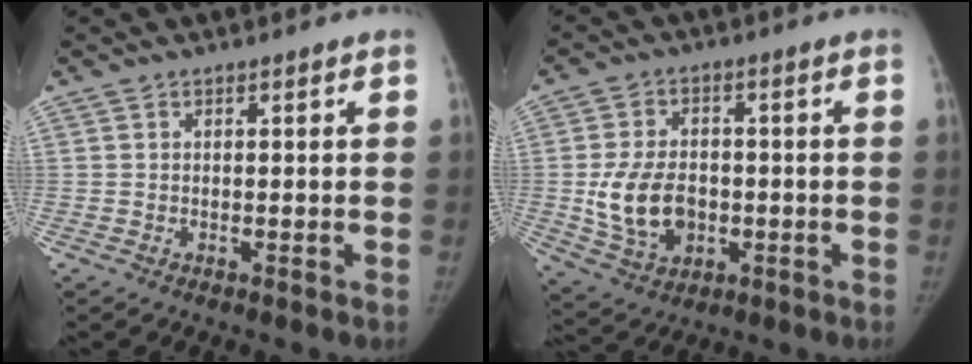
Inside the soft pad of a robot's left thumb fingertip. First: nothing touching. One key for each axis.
{"total": 11.3, "fx": -1.4, "fy": 8.0, "fz": 7.9, "tx": -0.128, "ty": 0.003, "tz": -0.013}